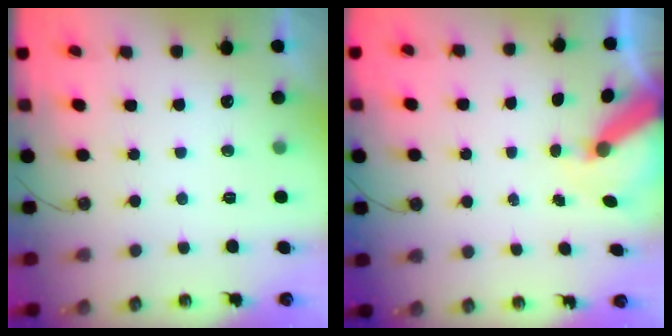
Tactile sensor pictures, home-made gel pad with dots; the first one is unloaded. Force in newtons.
{"total": 6.9, "press": 6.9, "slide": 0.9}